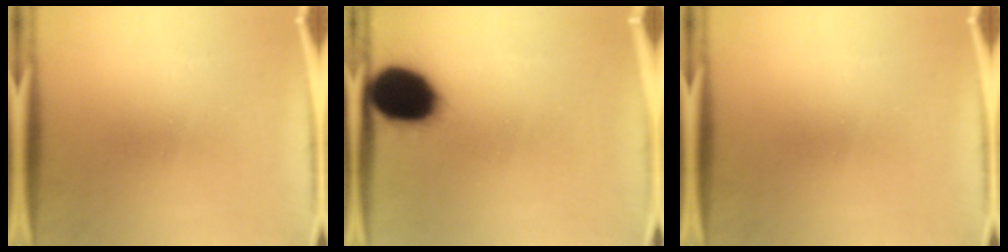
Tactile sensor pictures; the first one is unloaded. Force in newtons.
{"total": 17.2}
{"total": 0.0}